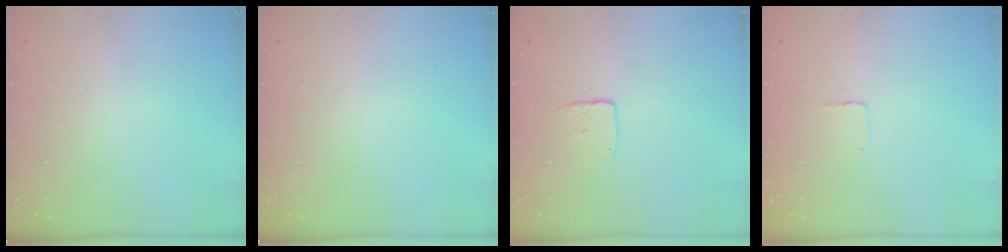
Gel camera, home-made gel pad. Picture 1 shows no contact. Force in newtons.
{"total": 0.0}
{"total": 5.8, "press": 5.7, "slide": 0.6}
{"total": 2.5, "press": 2.5, "slide": 0.1}